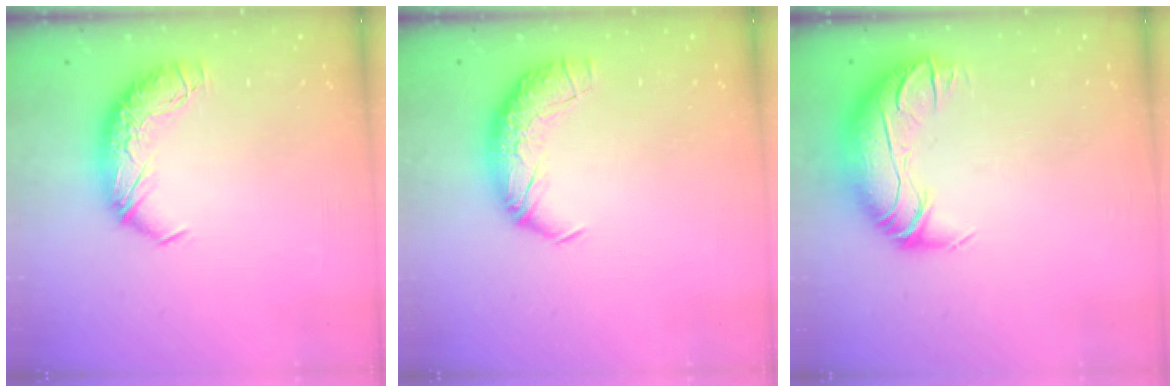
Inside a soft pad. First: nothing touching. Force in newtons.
{"total": 2.5, "press": 1.2, "slide": 2.2}
{"total": 3.0, "press": 1.0, "slide": 2.8}